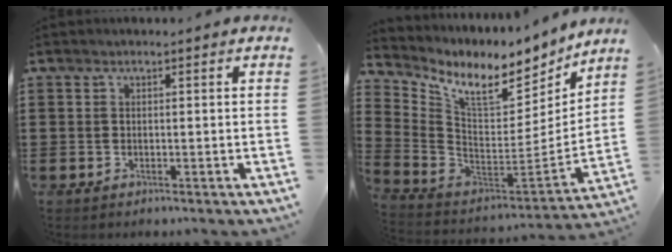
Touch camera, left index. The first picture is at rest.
{"total": 8.4, "force": [6.4, 3.1, 4.6], "torque": [-0.116, -0.048, 0.108]}